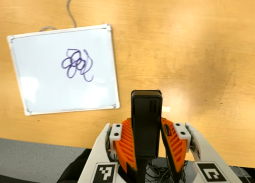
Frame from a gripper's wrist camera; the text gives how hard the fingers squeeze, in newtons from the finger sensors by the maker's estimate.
{"total": 4.2, "left": 2.7, "right": 5.7}